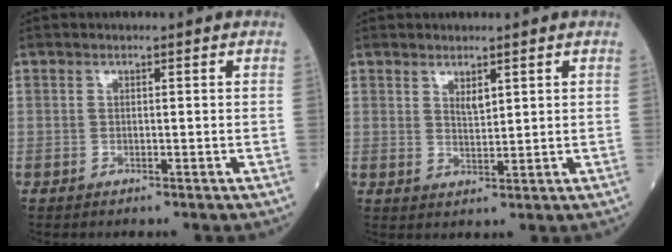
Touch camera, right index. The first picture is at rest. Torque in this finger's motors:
{"motor_torque": [0.02, 0.06, 0.00, 0.02]}